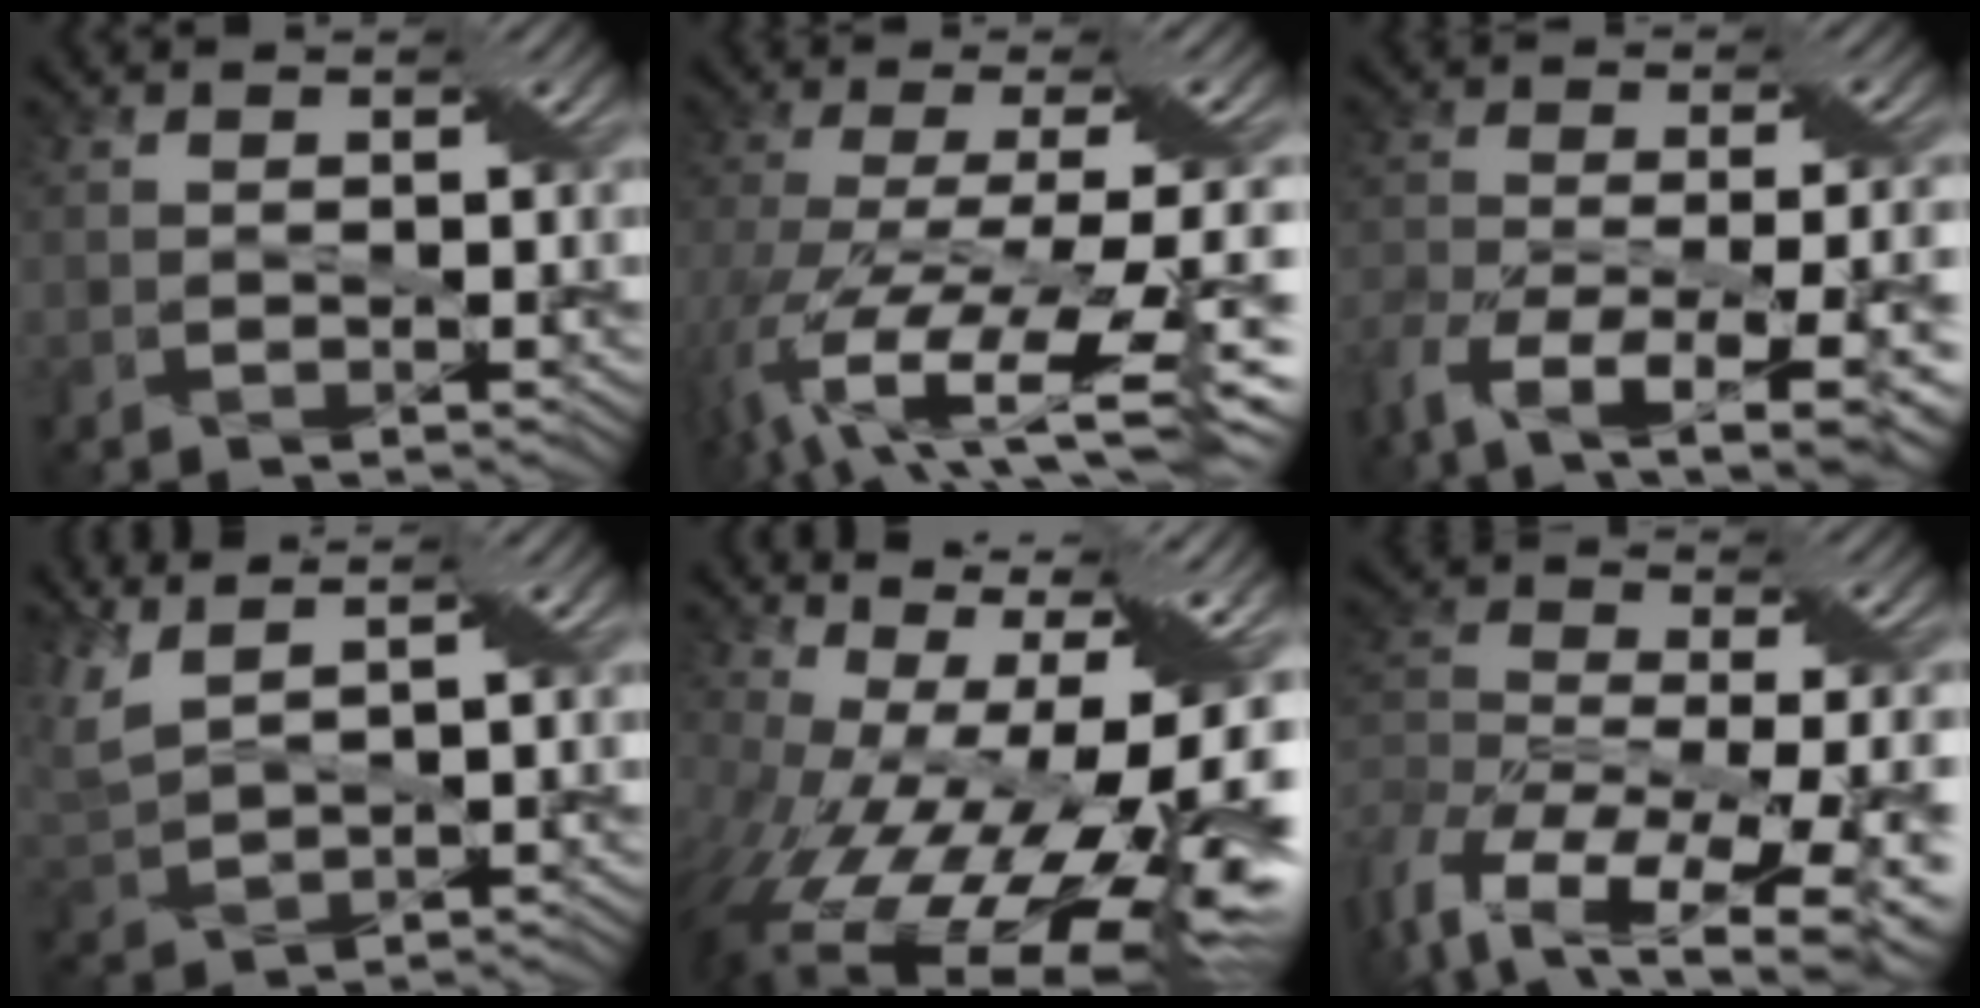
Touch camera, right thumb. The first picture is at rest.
{"total": 13.8, "force": [-5.8, 3.9, 11.8], "torque": [-0.242, -0.004, -0.098]}
{"total": 11.7, "force": [-6.6, 4.5, 8.5], "torque": [-0.176, -0.012, -0.114]}
{"total": 6.1, "force": [3.4, 1.9, 4.6], "torque": [-0.131, 0.009, 0.071]}
{"total": 20.1, "force": [-3.0, 9.9, 17.2], "torque": [-0.251, -0.033, -0.029]}
{"total": 15.3, "force": [-7.4, 8.3, 10.5], "torque": [-0.246, -0.003, -0.080]}